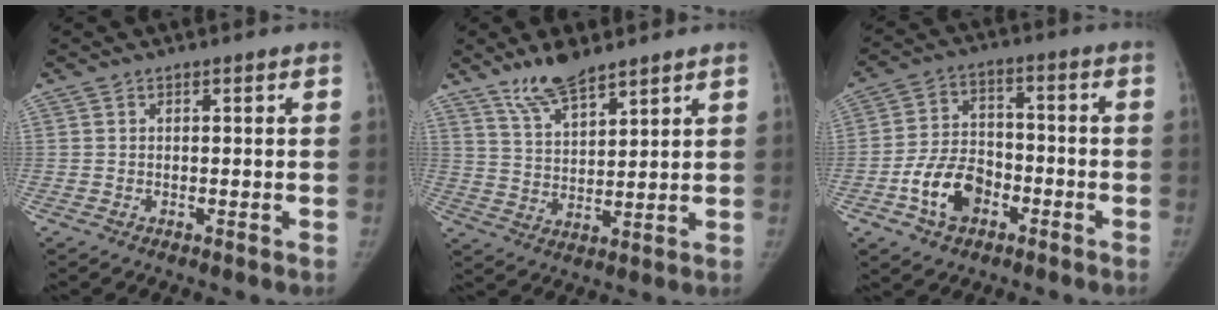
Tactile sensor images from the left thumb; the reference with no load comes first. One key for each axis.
{"total": 8.3, "fx": 6.6, "fy": 2.4, "fz": 4.4, "tx": -0.071, "ty": -0.039, "tz": 0.133}
{"total": 10.7, "fx": -4.5, "fy": 7.3, "fz": 6.3, "tx": -0.097, "ty": 0.030, "tz": -0.081}